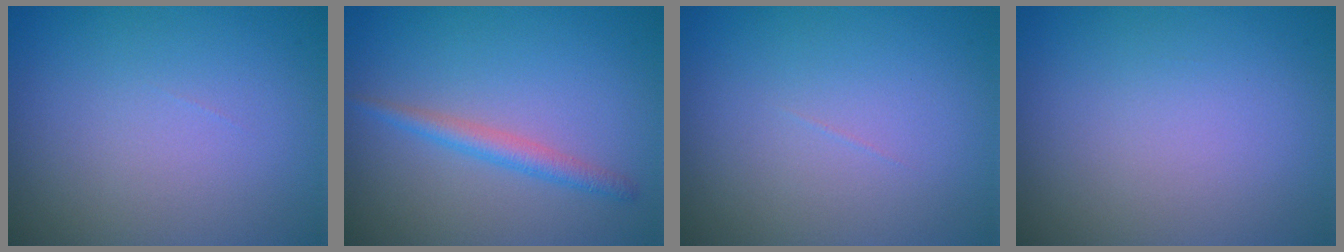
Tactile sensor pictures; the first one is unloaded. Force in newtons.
{"total": 2.0, "press": 2.0, "slide": 0.1}
{"total": 0.0}
{"total": 0.0}